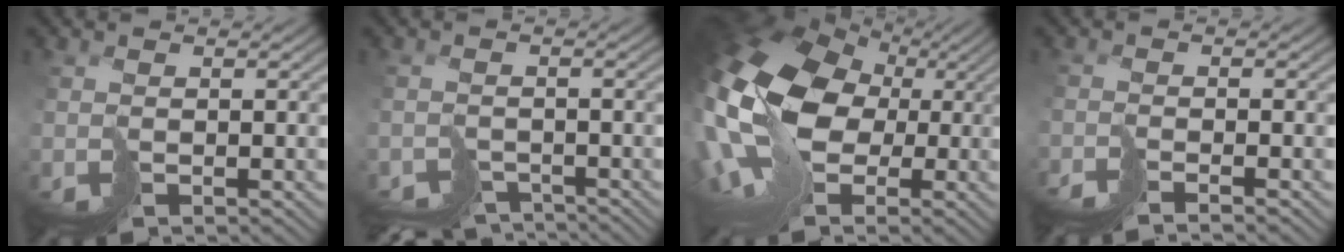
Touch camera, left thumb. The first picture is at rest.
{"total": 4.8, "force": [-4.4, 1.6, 0.8], "torque": [-0.002, -0.014, -0.073]}
{"total": 19.0, "force": [0.8, 14.0, 12.9], "torque": [-0.296, -0.011, 0.015]}
{"total": 2.9, "force": [-2.6, -0.9, 0.8], "torque": [-0.007, 0.003, -0.054]}